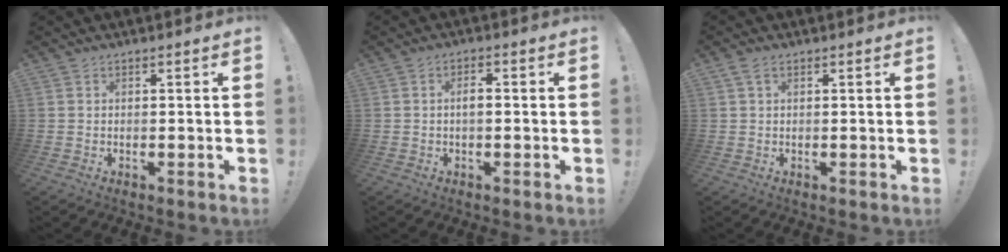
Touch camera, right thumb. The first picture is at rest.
{"total": 2.6, "force": [-0.3, 1.1, 2.3], "torque": [-0.035, 0.004, -0.008]}
{"total": 2.1, "force": [1.0, 1.0, 1.6], "torque": [-0.031, 0.003, 0.018]}